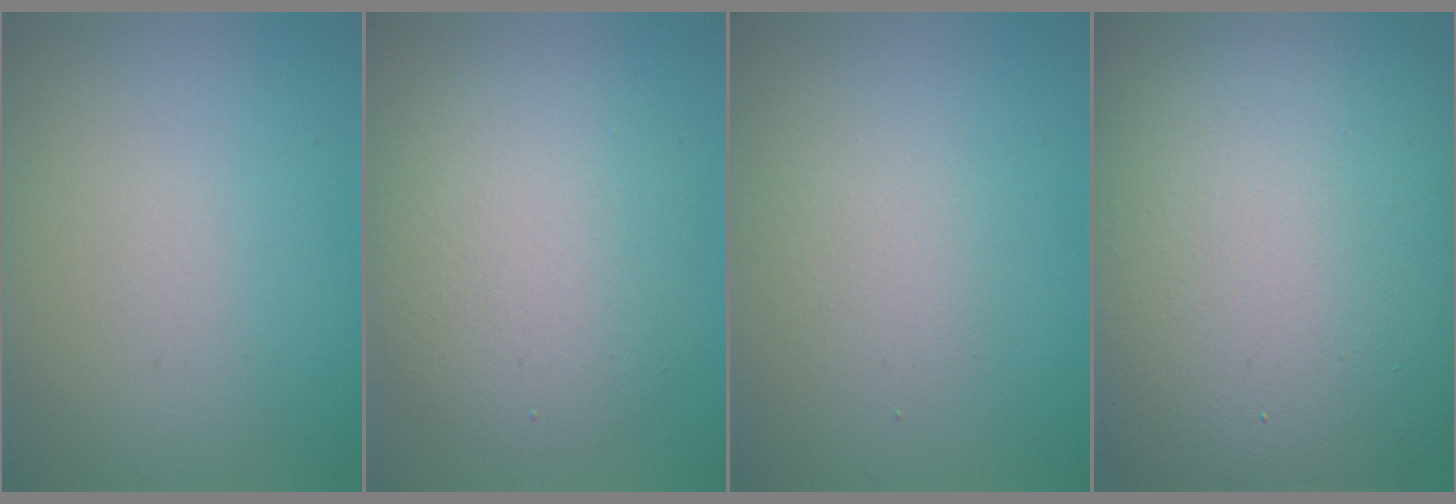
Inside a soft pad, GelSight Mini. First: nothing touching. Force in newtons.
{"total": 5.8, "press": 5.8, "slide": 0.3}
{"total": 1.7, "press": 1.7, "slide": 0.1}
{"total": 21.4, "press": 21.3, "slide": 1.1}